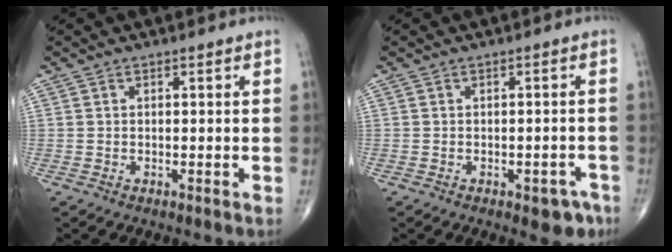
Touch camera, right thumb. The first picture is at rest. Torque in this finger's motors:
{"motor_torque": [0.77, 0.40, 0.15, -0.56, 0.07]}